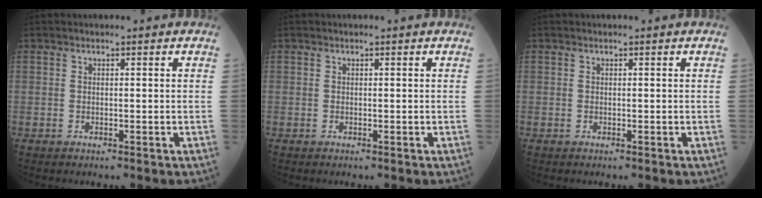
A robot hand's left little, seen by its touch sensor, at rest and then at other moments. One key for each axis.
{"total": 0.0}
{"total": 0.0}